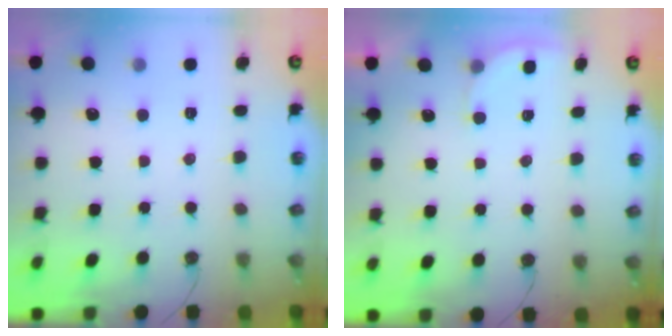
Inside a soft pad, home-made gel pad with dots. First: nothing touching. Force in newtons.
{"total": 2.3, "press": 2.3, "slide": 0.5}